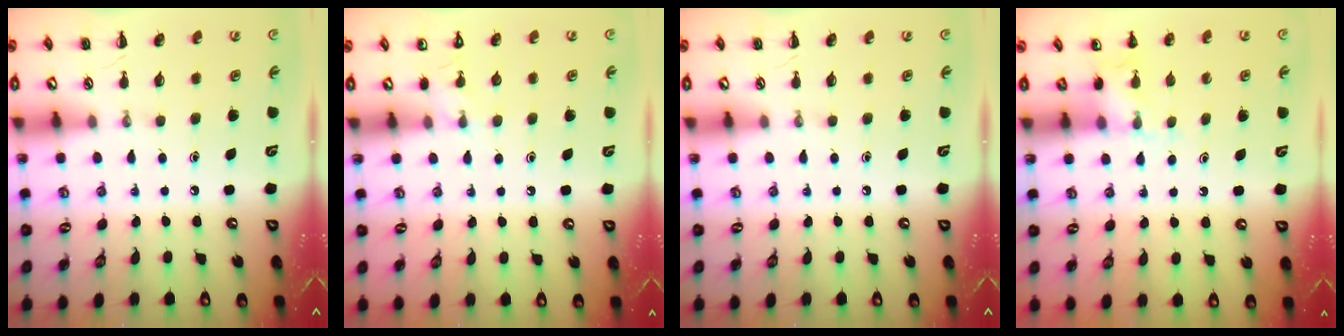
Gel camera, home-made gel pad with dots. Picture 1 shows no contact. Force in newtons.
{"total": 3.5, "press": 3.3, "slide": 1.3}
{"total": 0.0}
{"total": 5.8, "press": 5.6, "slide": 1.4}